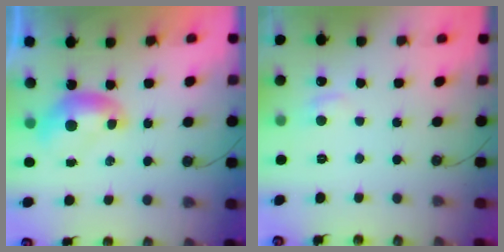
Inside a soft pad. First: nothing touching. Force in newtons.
{"total": 0.9, "press": 0.3, "slide": 0.8}